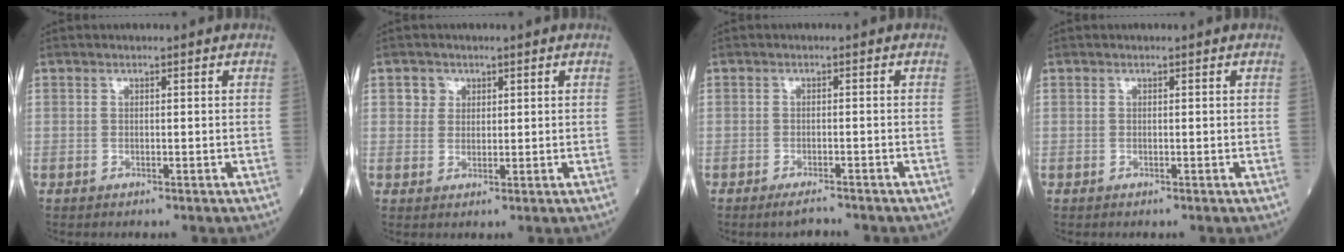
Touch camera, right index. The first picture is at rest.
{"total": 2.2, "force": [1.0, 1.9, 0.3], "torque": [0.004, 0.000, 0.011]}
{"total": 2.5, "force": [-2.3, 0.2, 1.1], "torque": [-0.025, -0.005, -0.036]}
{"total": 0.0}